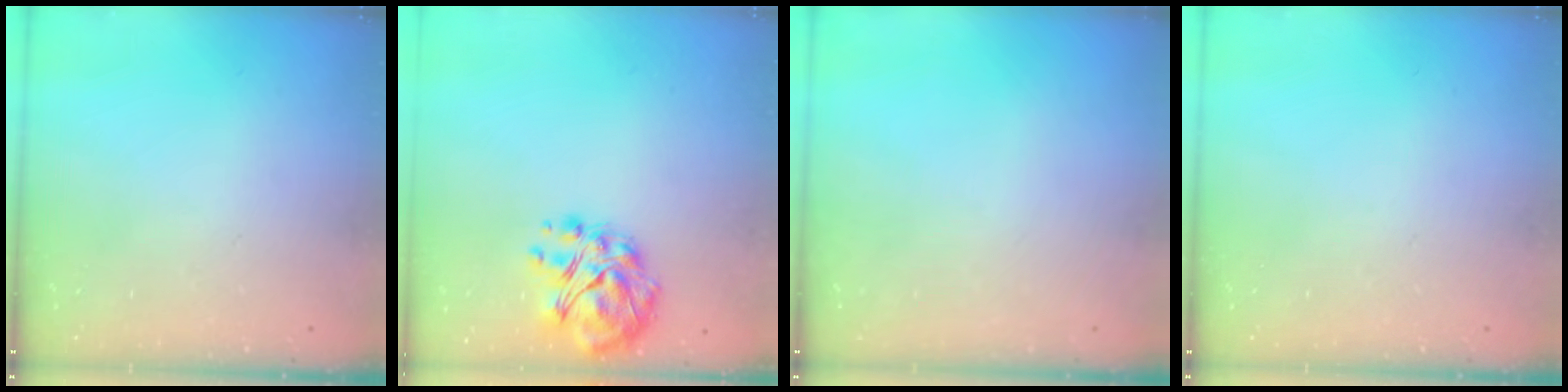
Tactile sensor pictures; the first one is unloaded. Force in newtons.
{"total": 10.4, "press": 10.3, "slide": 1.9}
{"total": 0.0}
{"total": 0.0}